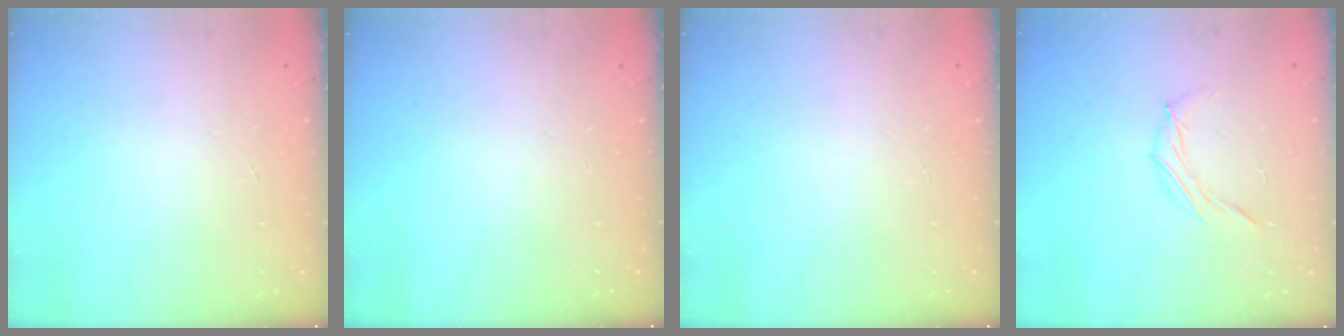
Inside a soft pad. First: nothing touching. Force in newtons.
{"total": 0.0}
{"total": 0.0}
{"total": 5.5, "press": 5.4, "slide": 1.3}